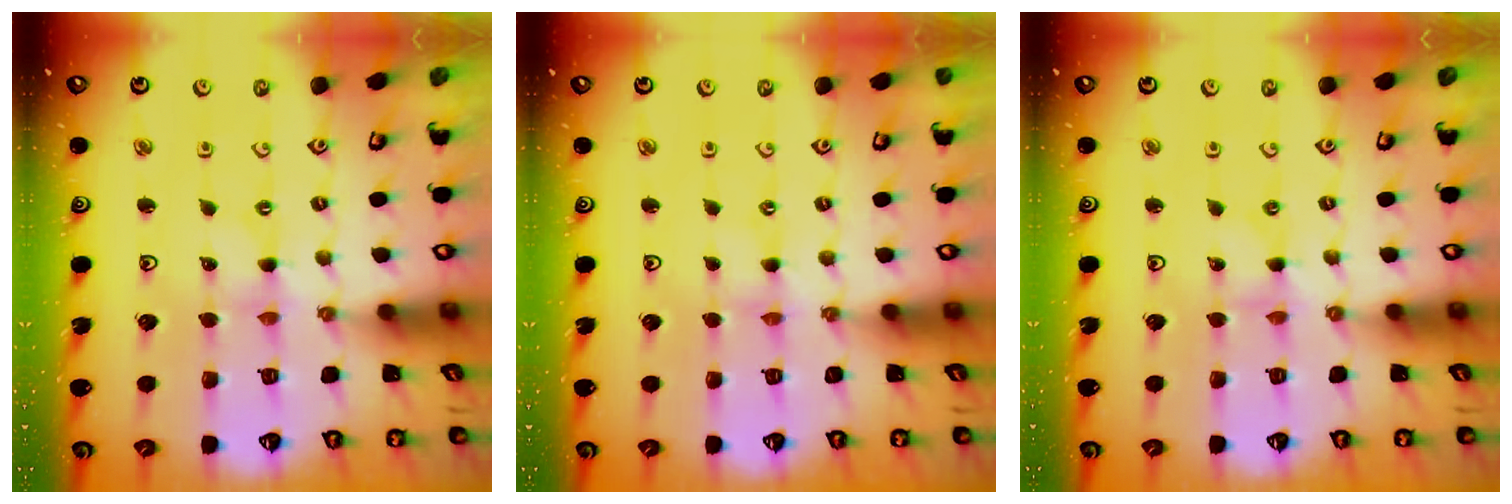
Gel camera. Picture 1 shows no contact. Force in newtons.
{"total": 0.0}
{"total": 0.0}